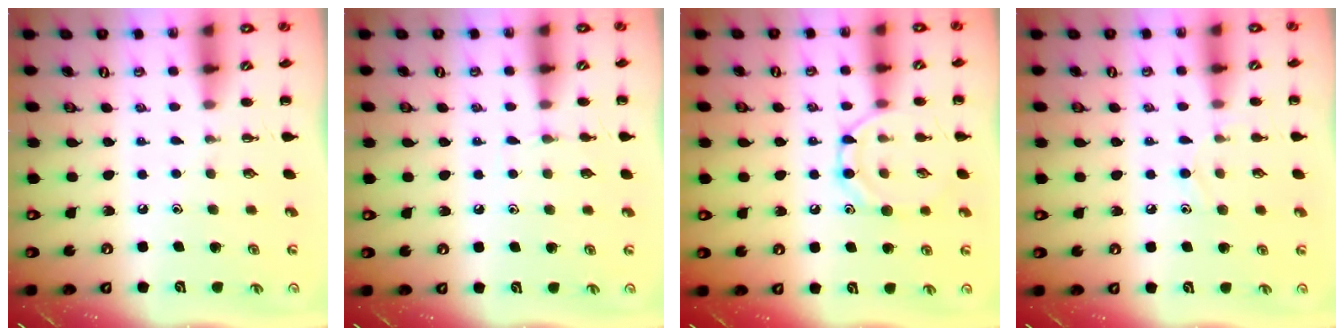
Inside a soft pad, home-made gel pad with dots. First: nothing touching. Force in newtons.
{"total": 3.7, "press": 3.5, "slide": 1.1}
{"total": 10.0, "press": 10.0, "slide": 0.9}
{"total": 8.2, "press": 7.7, "slide": 2.5}